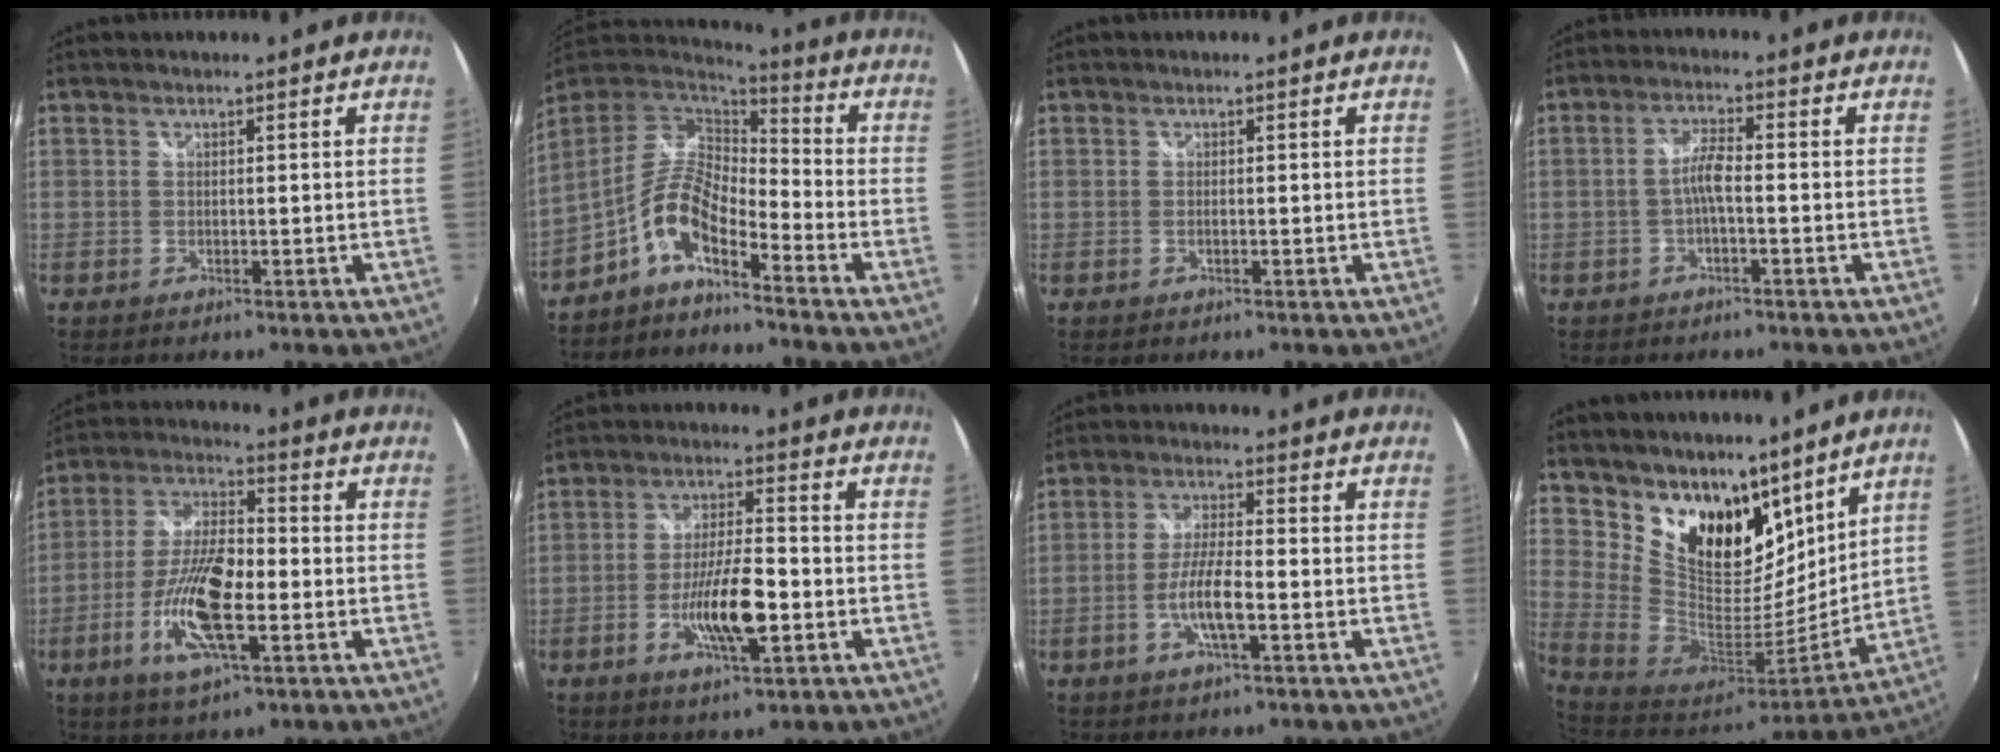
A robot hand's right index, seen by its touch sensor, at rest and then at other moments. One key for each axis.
{"total": 9.2, "fx": -5.8, "fy": 2.7, "fz": 6.5, "tx": -0.140, "ty": 0.018, "tz": -0.121}
{"total": 0.0}
{"total": 3.3, "fx": -1.2, "fy": 0.3, "fz": 3.1, "tx": -0.065, "ty": 0.007, "tz": -0.024}
{"total": 14.4, "fx": -4.6, "fy": 4.7, "fz": 12.8, "tx": -0.267, "ty": -0.008, "tz": -0.088}
{"total": 10.5, "fx": -3.4, "fy": 2.6, "fz": 9.6, "tx": -0.184, "ty": -0.006, "tz": -0.061}
{"total": 6.7, "fx": -2.5, "fy": 1.2, "fz": 6.2, "tx": -0.123, "ty": -0.003, "tz": -0.046}
{"total": 20.1, "fx": 13.5, "fy": 11.7, "fz": 9.3, "tx": -0.213, "ty": -0.003, "tz": 0.251}